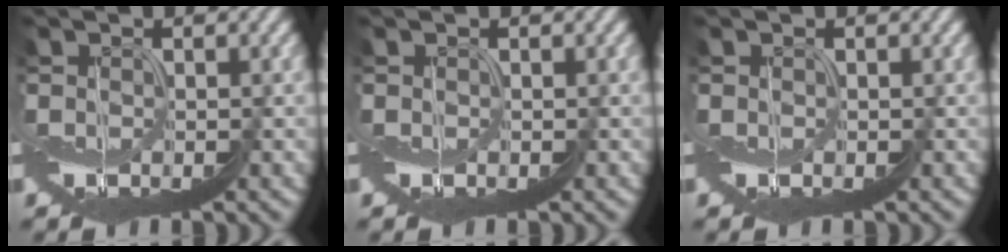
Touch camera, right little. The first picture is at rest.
{"total": 0.0}
{"total": 0.0}